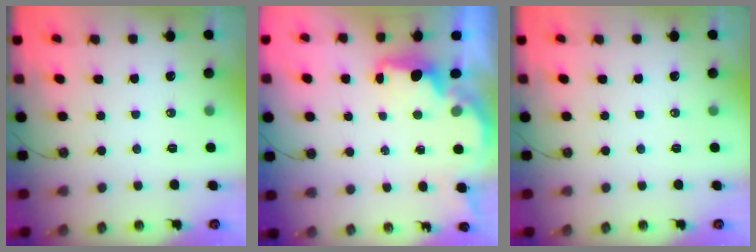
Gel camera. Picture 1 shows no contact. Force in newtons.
{"total": 1.8, "press": 1.7, "slide": 0.5}
{"total": 0.0}